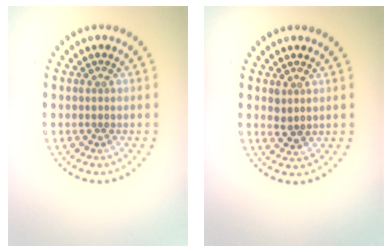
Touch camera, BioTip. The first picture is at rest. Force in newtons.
{"total": 1.1, "press": 1.0, "slide": 0.5}